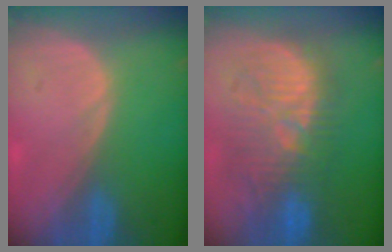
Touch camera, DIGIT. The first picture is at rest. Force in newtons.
{"total": 11.1, "press": 10.9, "slide": 1.8}